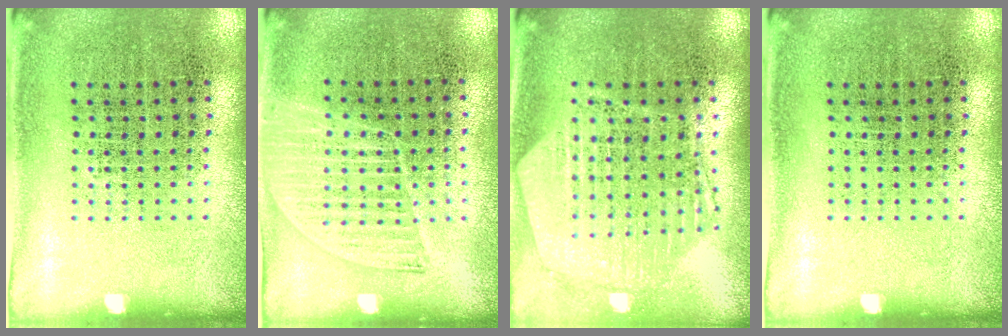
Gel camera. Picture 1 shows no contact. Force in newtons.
{"total": 1.4, "press": 1.2, "slide": 0.6}
{"total": 1.2, "press": 1.1, "slide": 0.2}
{"total": 0.0}